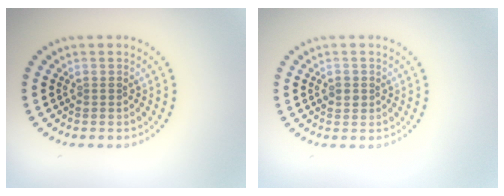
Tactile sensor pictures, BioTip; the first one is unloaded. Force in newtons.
{"total": 1.2, "press": 1.2, "slide": 0.4}